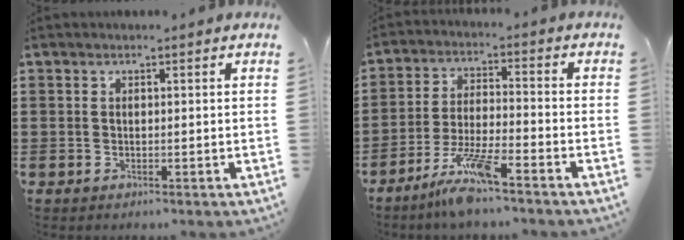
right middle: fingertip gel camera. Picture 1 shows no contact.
{"total": 7.7, "force": [-6.1, 0.3, 4.8], "torque": [-0.100, -0.011, -0.114]}